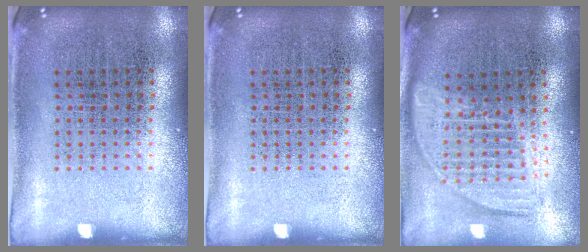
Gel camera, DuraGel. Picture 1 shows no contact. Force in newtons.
{"total": 0.0}
{"total": 1.7, "press": 1.4, "slide": 0.9}